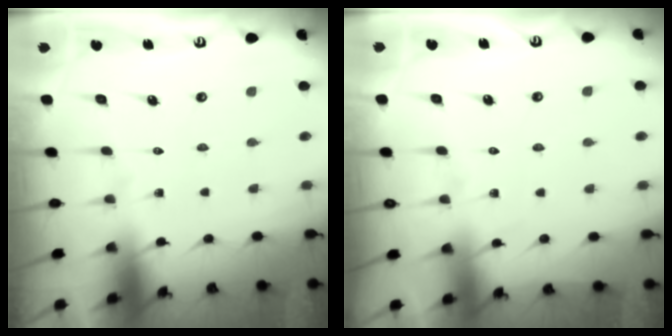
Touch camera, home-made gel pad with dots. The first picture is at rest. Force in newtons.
{"total": 5.2, "press": 5.1, "slide": 0.6}